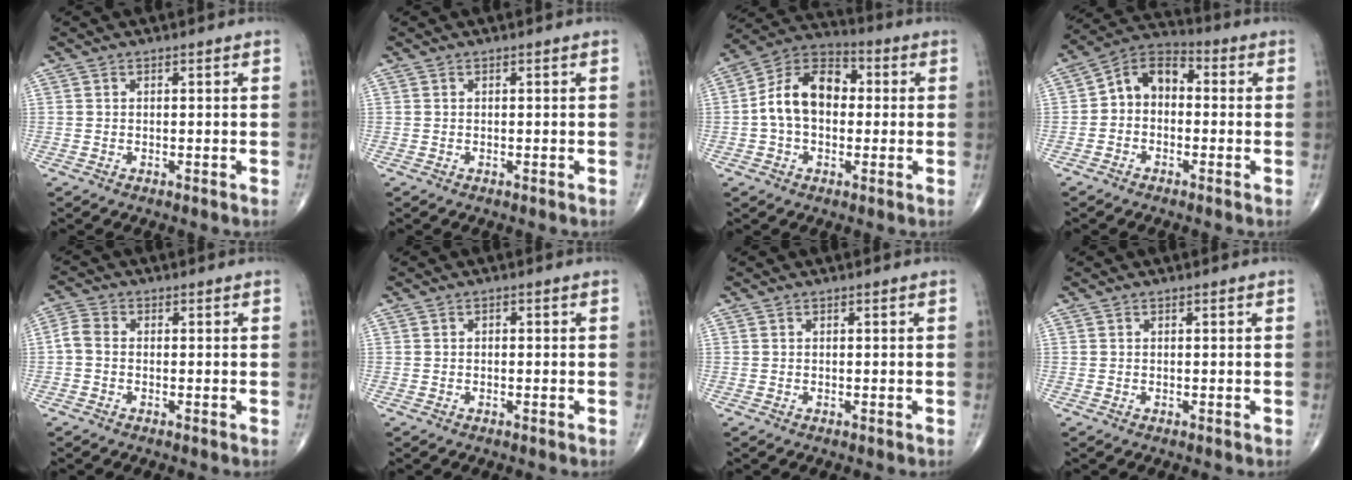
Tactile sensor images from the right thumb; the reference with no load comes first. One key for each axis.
{"total": 0.0}
{"total": 13.1, "fx": 0.4, "fy": 8.8, "fz": 9.7, "tx": -0.156, "ty": 0.034, "tz": -0.007}
{"total": 8.3, "fx": -0.3, "fy": 6.0, "fz": 5.7, "tx": -0.069, "ty": 0.034, "tz": -0.027}
{"total": 3.0, "fx": -0.5, "fy": 2.1, "fz": 2.1, "tx": -0.047, "ty": 0.008, "tz": -0.021}
{"total": 0.6, "fx": 0.0, "fy": 0.4, "fz": 0.5, "tx": -0.003, "ty": 0.002, "tz": -0.001}
{"total": 0.0}
{"total": 0.0}